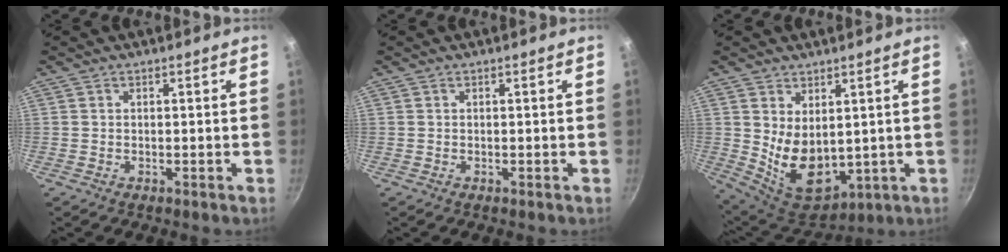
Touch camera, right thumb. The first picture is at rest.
{"total": 0.0}
{"total": 11.7, "force": [1.4, 7.5, 8.9], "torque": [-0.124, -0.038, 0.055]}